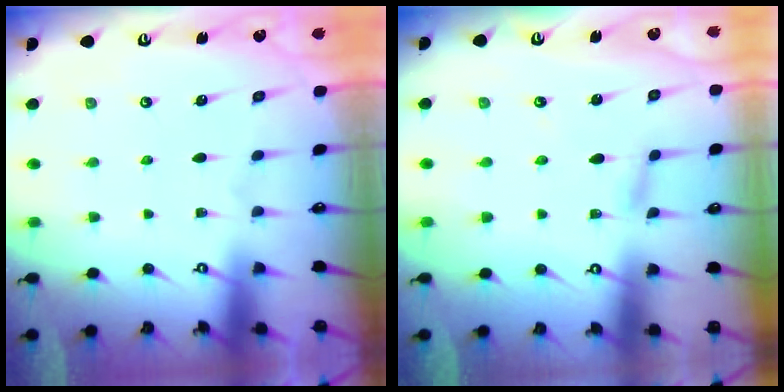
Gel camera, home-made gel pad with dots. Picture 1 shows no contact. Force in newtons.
{"total": 2.3, "press": 2.3, "slide": 0.2}